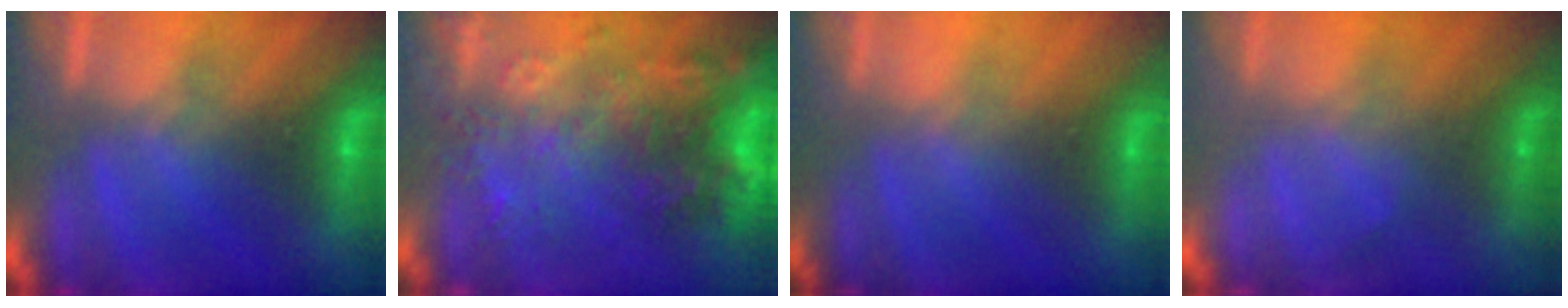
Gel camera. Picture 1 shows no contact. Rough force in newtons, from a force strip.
{"total": 6.9}
{"total": 2.4}
{"total": 2.3}